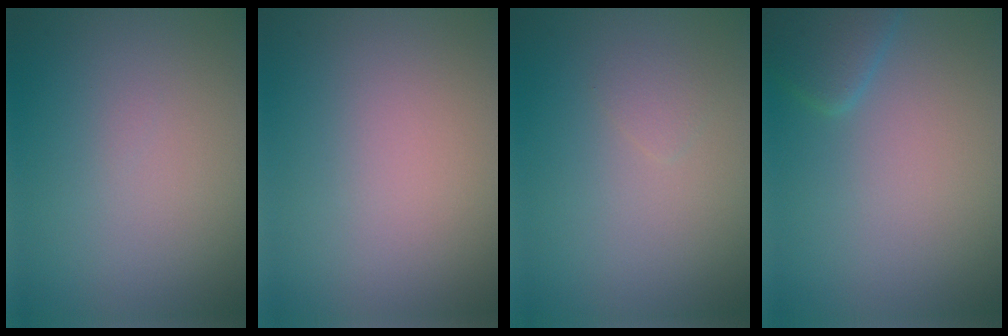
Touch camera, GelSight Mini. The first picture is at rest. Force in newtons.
{"total": 0.0}
{"total": 0.8, "press": 0.8, "slide": 0.1}
{"total": 2.3, "press": 2.3, "slide": 0.2}